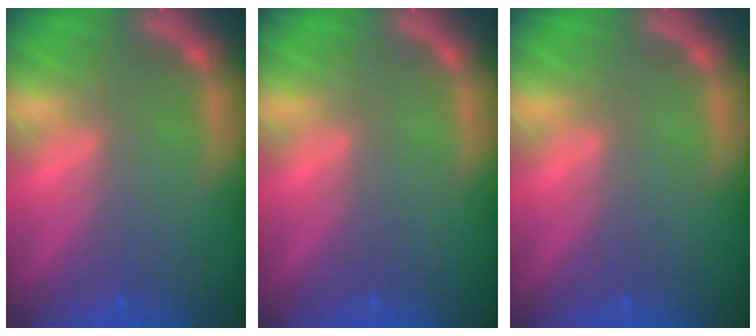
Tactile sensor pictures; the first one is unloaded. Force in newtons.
{"total": 0.0}
{"total": 0.0}